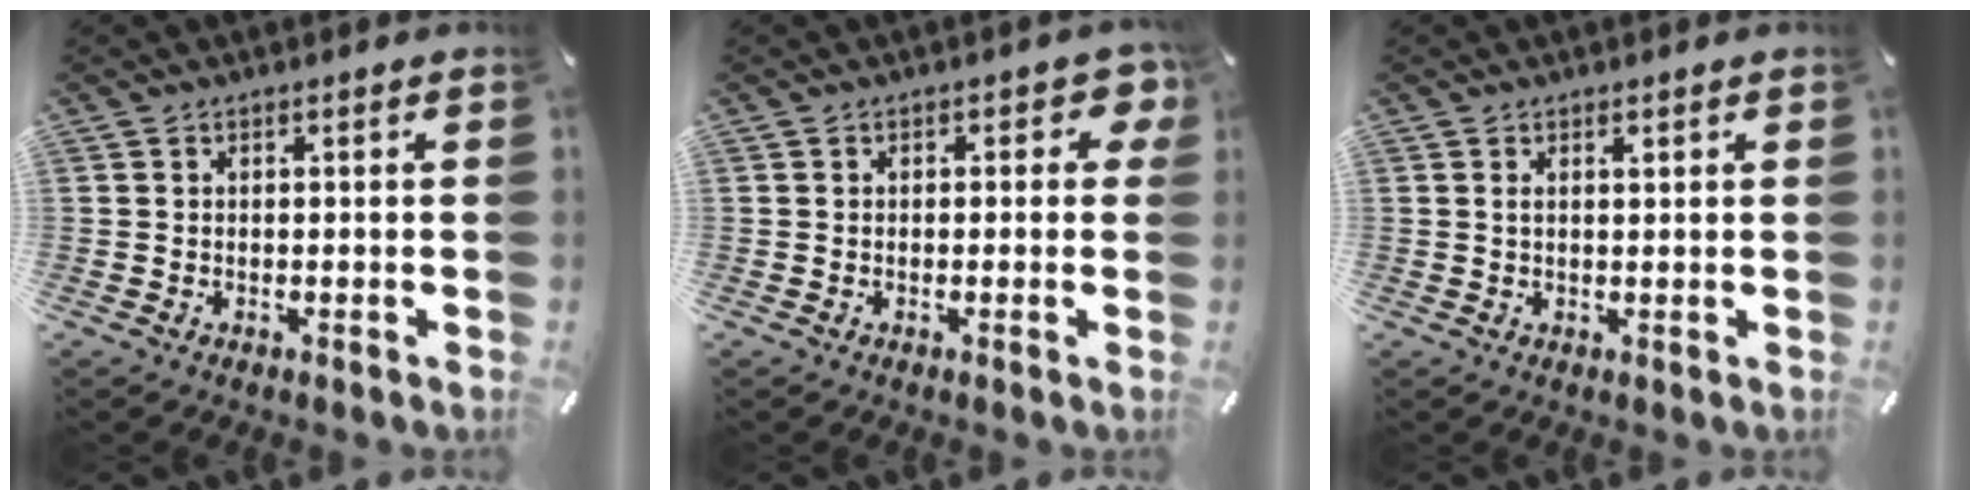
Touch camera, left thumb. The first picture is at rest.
{"total": 3.6, "force": [0.9, 2.1, 2.8], "torque": [-0.025, -0.002, 0.007]}
{"total": 1.4, "force": [0.6, 0.3, 1.2], "torque": [-0.024, 0.000, 0.010]}